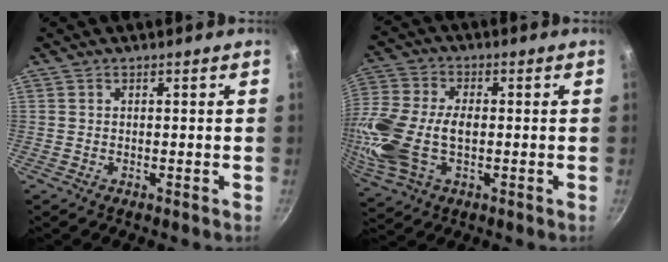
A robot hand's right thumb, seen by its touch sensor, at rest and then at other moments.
{"total": 18.3, "force": [-1.8, 11.0, 14.6], "torque": [-0.328, 0.013, -0.038]}